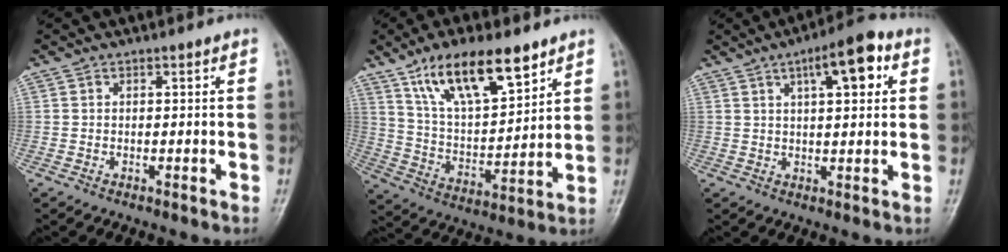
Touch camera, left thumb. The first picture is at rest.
{"total": 17.3, "force": [10.8, 6.6, 11.8], "torque": [-0.170, -0.044, 0.201]}
{"total": 10.0, "force": [4.0, 3.4, 8.5], "torque": [-0.111, 0.004, 0.056]}